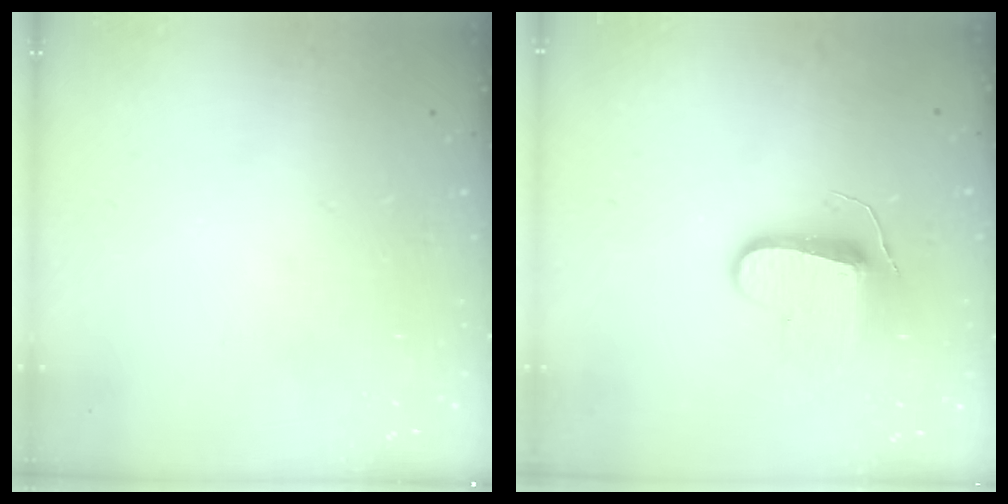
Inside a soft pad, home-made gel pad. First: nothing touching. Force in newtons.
{"total": 9.5, "press": 9.5, "slide": 0.2}